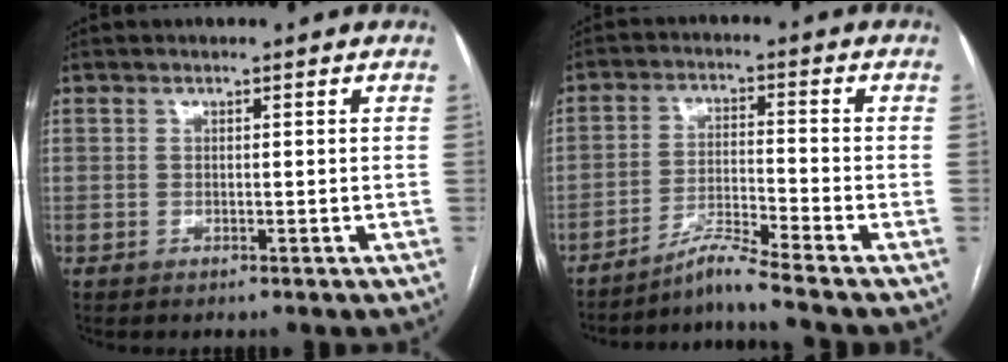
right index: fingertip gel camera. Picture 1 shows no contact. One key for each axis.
{"total": 6.1, "fx": -5.3, "fy": -2.5, "fz": 2.0, "tx": -0.042, "ty": -0.022, "tz": -0.097}